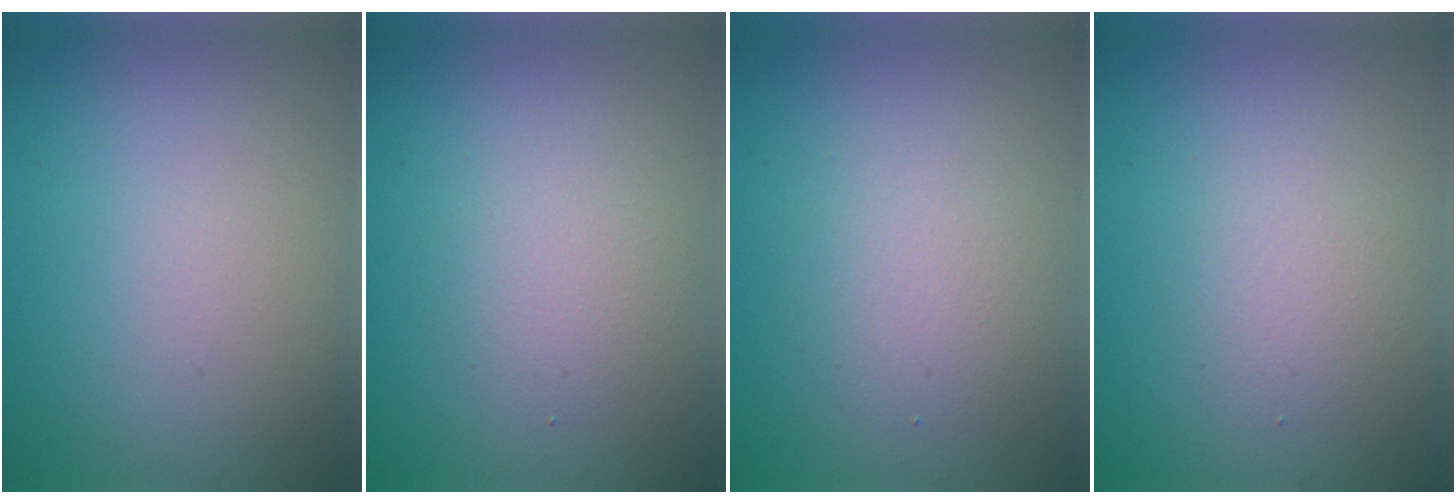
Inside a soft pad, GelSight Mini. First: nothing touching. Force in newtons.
{"total": 2.4, "press": 2.4, "slide": 0.2}
{"total": 2.9, "press": 2.9, "slide": 0.3}
{"total": 2.1, "press": 2.1, "slide": 0.1}